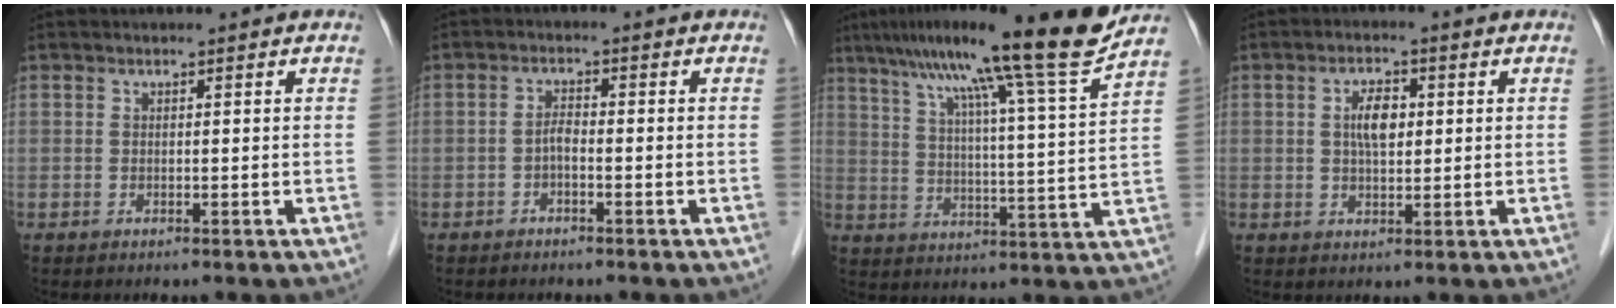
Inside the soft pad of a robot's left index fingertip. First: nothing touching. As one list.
[{"total": 1.8, "force": [-0.8, 0.6, 1.5], "torque": [-0.031, 0.006, -0.017]}, {"total": 19.1, "force": [14.7, -2.5, 11.8], "torque": [-0.185, -0.008, 0.204]}, {"total": 4.1, "force": [0.8, 1.9, 3.5], "torque": [-0.076, 0.009, 0.013]}]